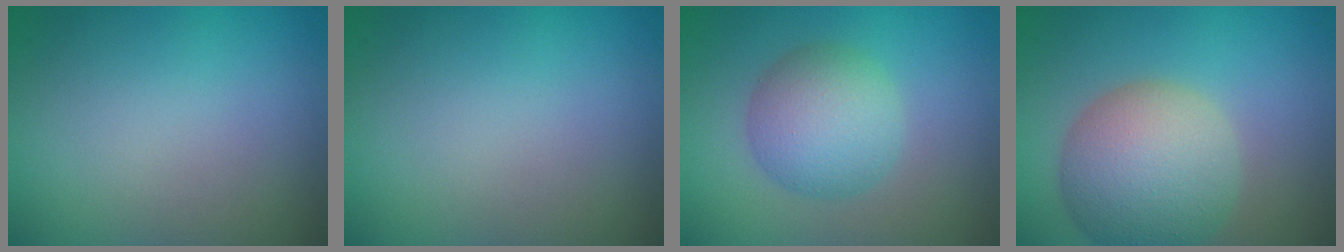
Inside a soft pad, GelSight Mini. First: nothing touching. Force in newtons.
{"total": 0.0}
{"total": 4.8, "press": 4.8, "slide": 0.1}
{"total": 8.1, "press": 8.1, "slide": 0.3}